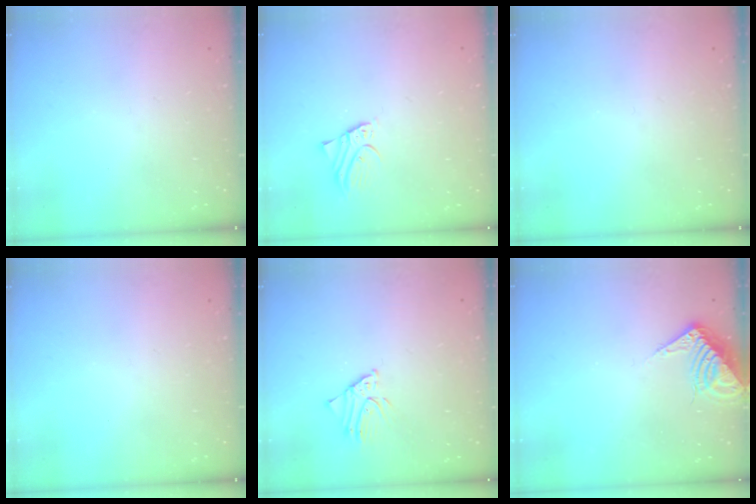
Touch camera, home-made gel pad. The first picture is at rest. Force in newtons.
{"total": 2.1, "press": 2.1, "slide": 0.1}
{"total": 0.0}
{"total": 0.0}
{"total": 2.3, "press": 2.3, "slide": 0.2}
{"total": 7.6, "press": 7.5, "slide": 0.8}